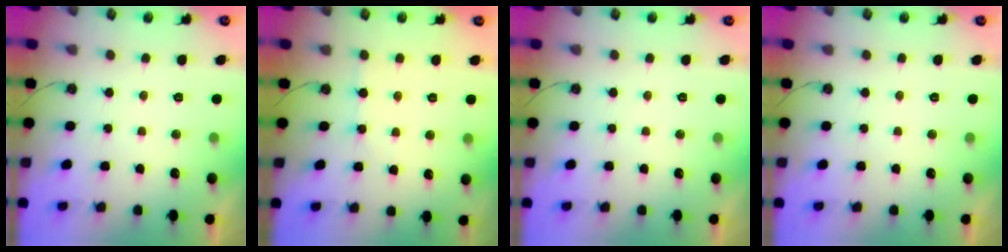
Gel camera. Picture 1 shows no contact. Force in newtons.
{"total": 2.2, "press": 2.1, "slide": 0.3}
{"total": 0.0}
{"total": 0.7, "press": 0.4, "slide": 0.7}